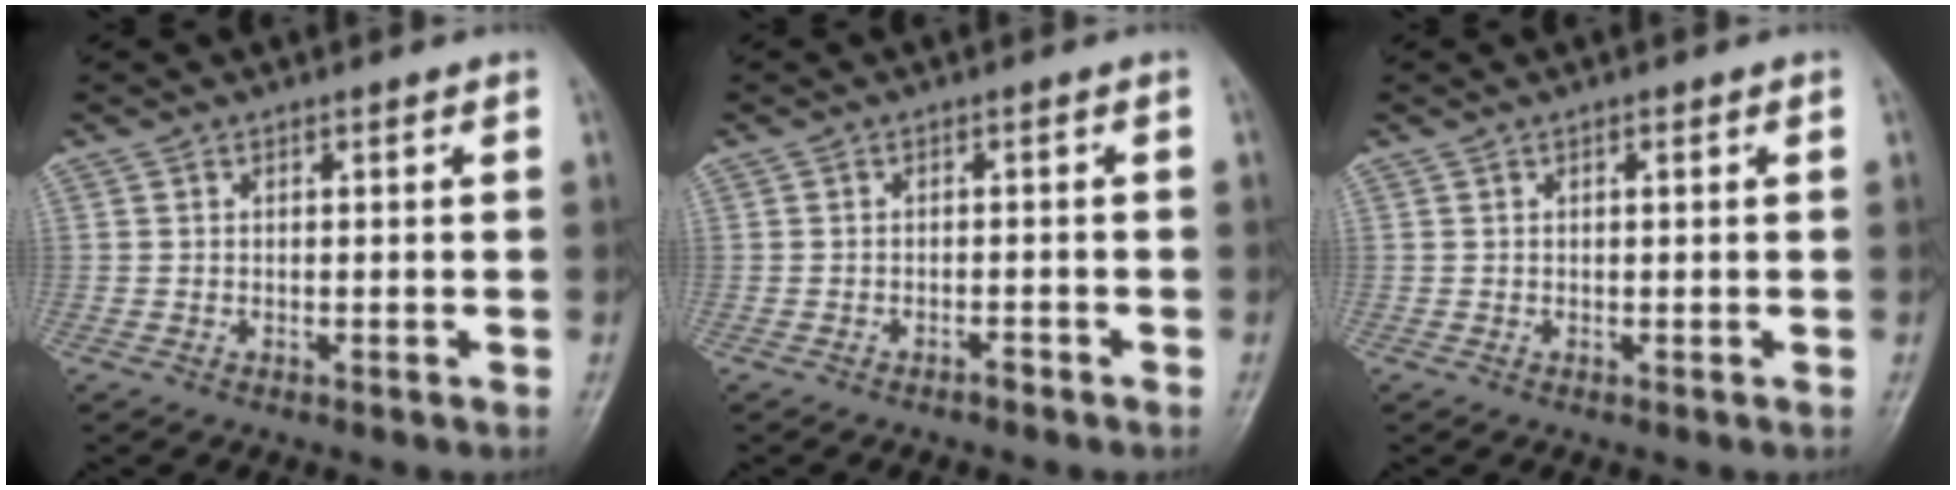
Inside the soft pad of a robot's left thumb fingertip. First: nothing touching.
{"total": 1.1, "force": [-1.0, 0.2, 0.3], "torque": [-0.006, 0.007, -0.015]}
{"total": 0.6, "force": [0.2, 0.2, 0.5], "torque": [-0.010, 0.000, 0.003]}